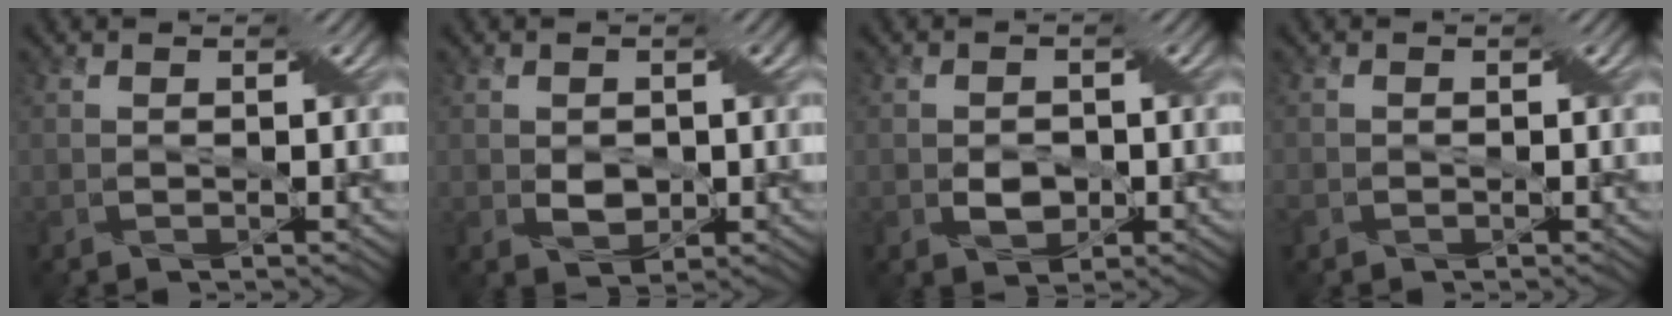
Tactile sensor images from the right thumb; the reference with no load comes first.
{"total": 2.4, "force": [-0.1, 1.9, 1.5], "torque": [-0.036, -0.003, -0.001]}
{"total": 2.4, "force": [-0.7, 1.8, 1.3], "torque": [-0.028, -0.002, -0.011]}
{"total": 1.1, "force": [-0.5, 0.9, 0.2], "torque": [-0.010, -0.002, -0.009]}